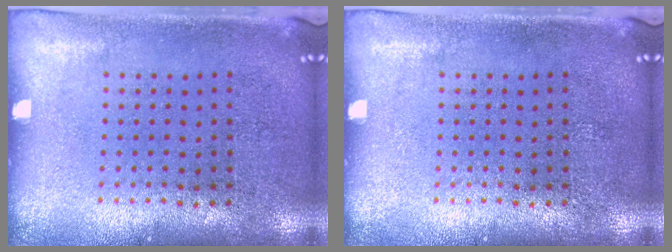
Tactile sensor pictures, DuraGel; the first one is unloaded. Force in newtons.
{"total": 0.0}